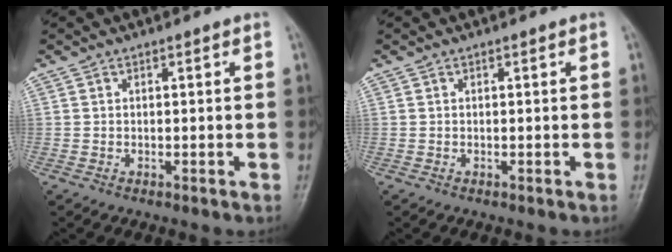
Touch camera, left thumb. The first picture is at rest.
{"total": 0.0}